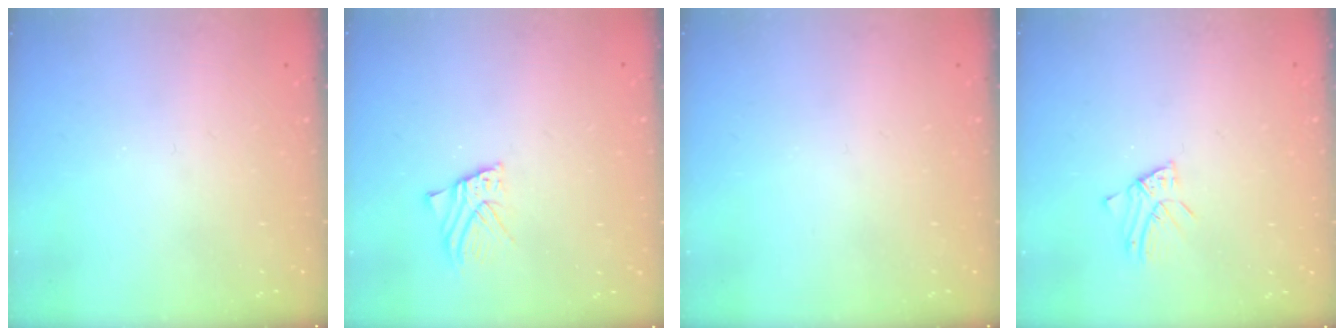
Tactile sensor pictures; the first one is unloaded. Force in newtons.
{"total": 3.1, "press": 3.1, "slide": 0.1}
{"total": 0.0}
{"total": 3.0, "press": 3.0, "slide": 0.2}